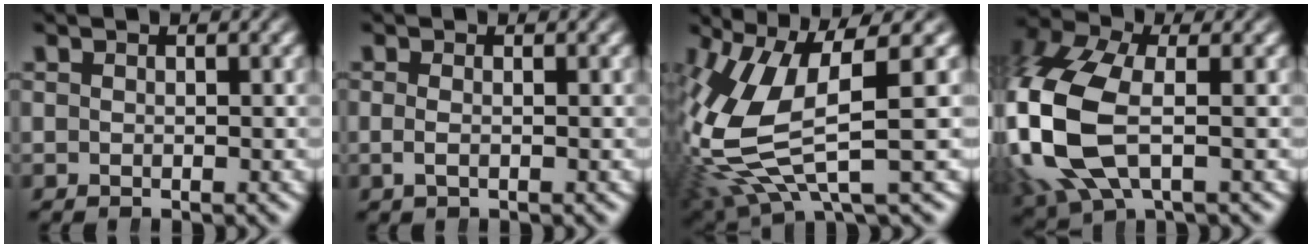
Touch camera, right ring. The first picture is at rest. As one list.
[{"total": 0.8, "force": [-0.3, -0.2, 0.7], "torque": [-0.016, -0.005, 0.000]}, {"total": 7.9, "force": [0.0, 3.6, 7.0], "torque": [-0.149, -0.011, 0.015]}, {"total": 9.6, "force": [-0.4, 6.7, 6.9], "torque": [-0.205, -0.033, 0.013]}]